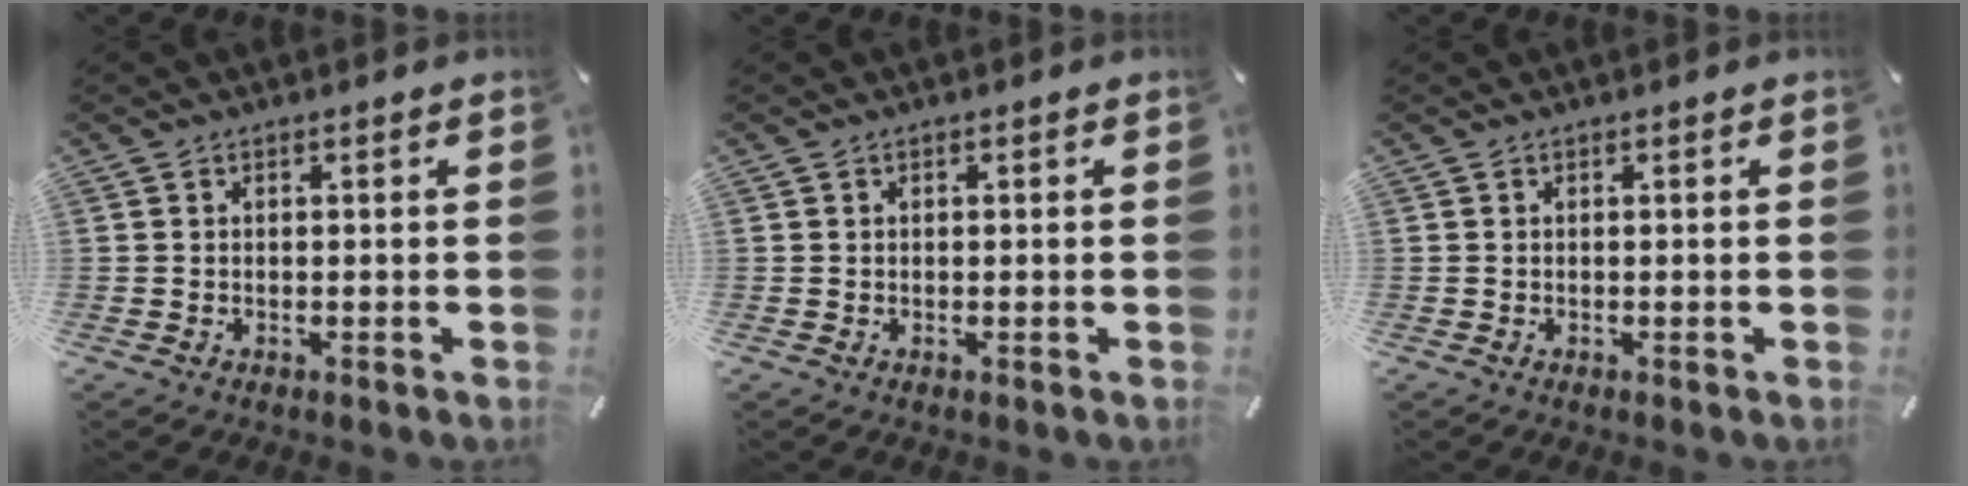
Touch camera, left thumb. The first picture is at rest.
{"total": 0.0}
{"total": 0.0}